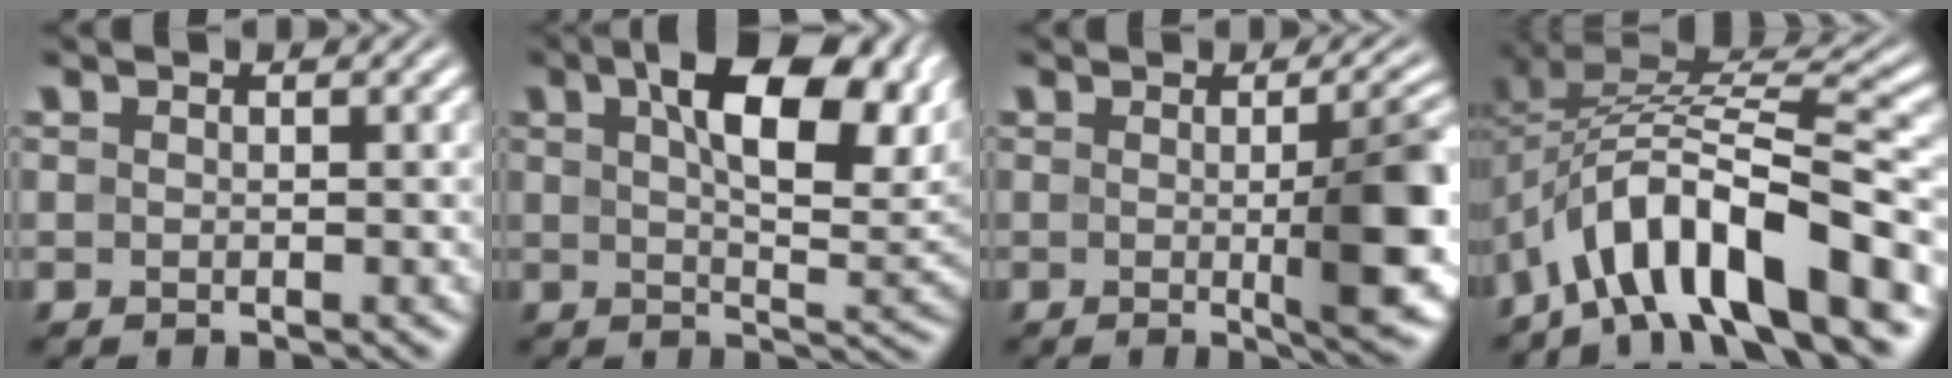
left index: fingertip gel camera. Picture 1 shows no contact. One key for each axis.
{"total": 12.9, "fx": 5.3, "fy": 5.1, "fz": 10.6, "tx": -0.152, "ty": 0.009, "tz": 0.081}
{"total": 7.9, "fx": -0.5, "fy": 1.8, "fz": 7.7, "tx": -0.089, "ty": -0.006, "tz": -0.003}
{"total": 11.5, "fx": -6.0, "fy": 3.9, "fz": 9.0, "tx": -0.140, "ty": 0.014, "tz": -0.113}